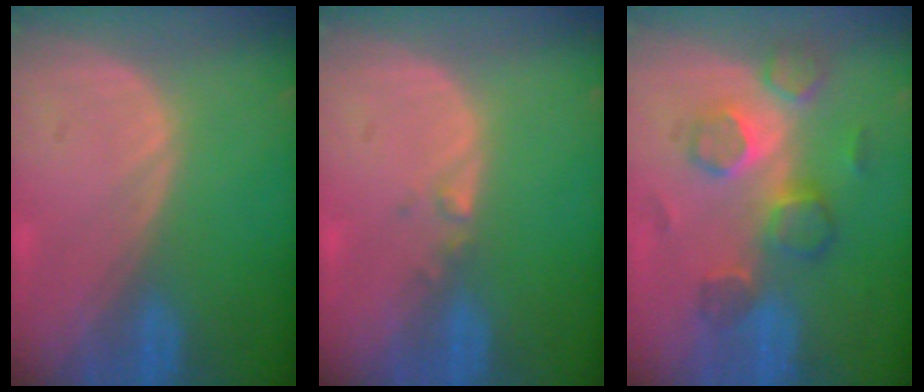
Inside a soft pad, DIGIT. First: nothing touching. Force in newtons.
{"total": 1.0, "press": 0.9, "slide": 0.5}
{"total": 7.8, "press": 7.4, "slide": 2.4}